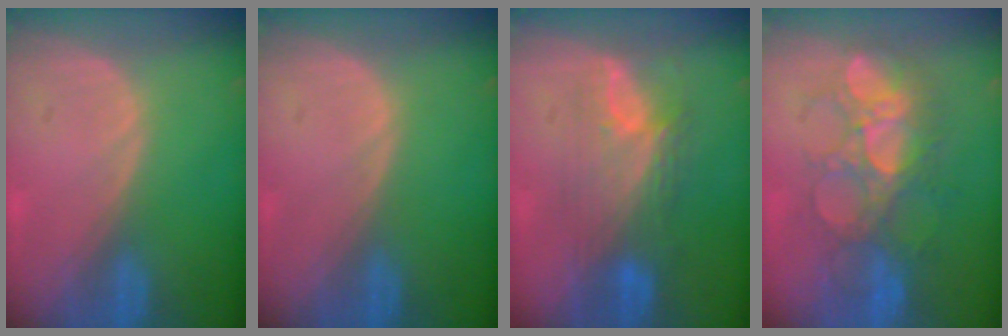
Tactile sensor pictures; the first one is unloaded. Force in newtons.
{"total": 0.0}
{"total": 7.4, "press": 7.2, "slide": 1.4}
{"total": 9.0, "press": 8.8, "slide": 1.7}